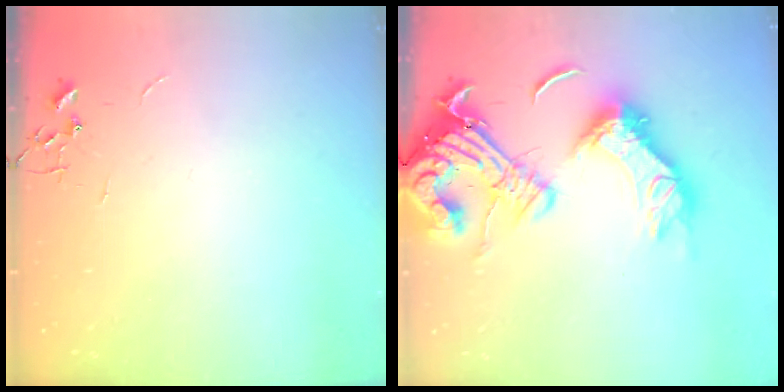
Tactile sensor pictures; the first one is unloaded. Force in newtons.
{"total": 25.4, "press": 25.1, "slide": 3.8}